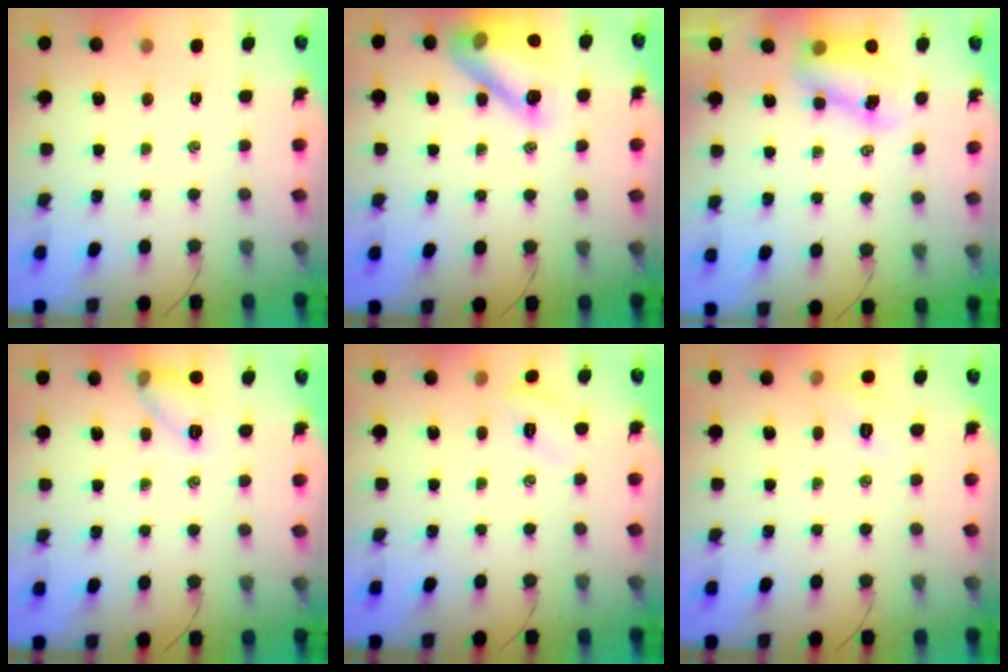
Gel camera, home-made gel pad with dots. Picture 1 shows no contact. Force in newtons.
{"total": 15.8, "press": 15.8, "slide": 1.1}
{"total": 7.7, "press": 7.5, "slide": 1.3}
{"total": 8.7, "press": 8.5, "slide": 1.6}
{"total": 3.6, "press": 3.5, "slide": 0.9}
{"total": 6.3, "press": 6.1, "slide": 1.5}